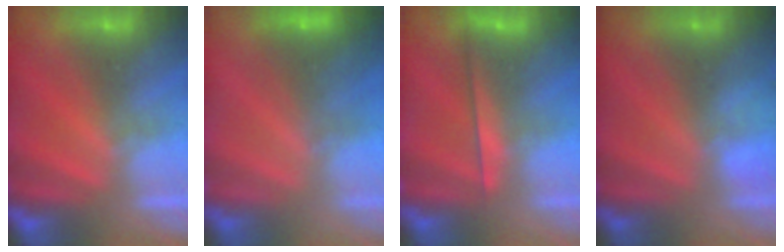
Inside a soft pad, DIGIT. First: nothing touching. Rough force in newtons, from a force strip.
{"total": 2.5}
{"total": 2.2}
{"total": 2.4}